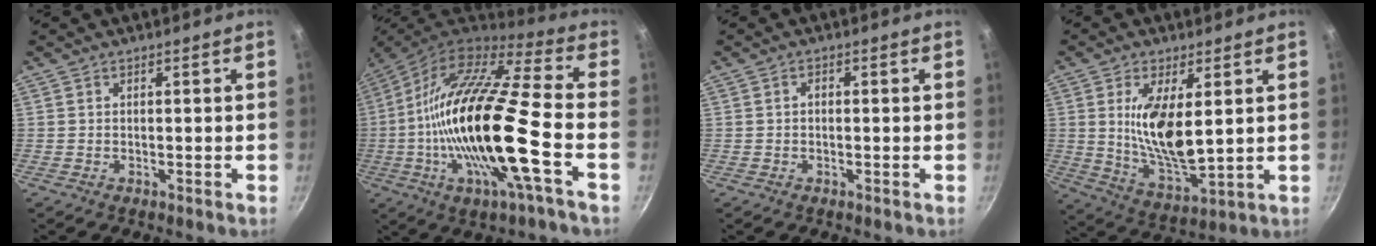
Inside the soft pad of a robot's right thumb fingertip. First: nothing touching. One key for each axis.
{"total": 25.2, "fx": -5.2, "fy": 5.3, "fz": 24.0, "tx": -0.434, "ty": 0.020, "tz": -0.113}
{"total": 1.0, "fx": 0.1, "fy": 0.8, "fz": 0.7, "tx": -0.011, "ty": 0.005, "tz": 0.000}
{"total": 12.7, "fx": 2.7, "fy": 5.0, "fz": 11.4, "tx": -0.209, "ty": -0.033, "tz": 0.061}